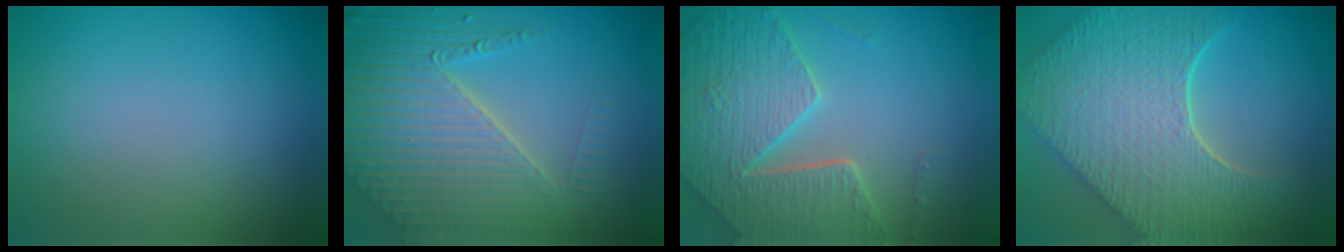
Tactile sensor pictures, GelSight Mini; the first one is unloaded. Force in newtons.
{"total": 7.7, "press": 5.8, "slide": 5.0}
{"total": 6.7, "press": 5.3, "slide": 4.0}
{"total": 9.8, "press": 7.1, "slide": 6.7}